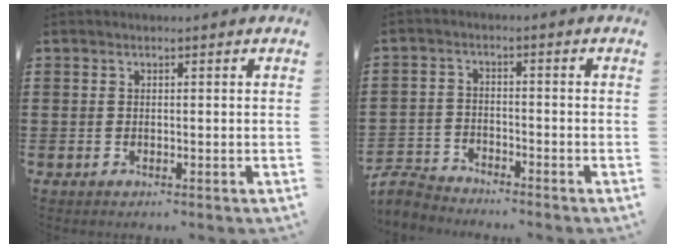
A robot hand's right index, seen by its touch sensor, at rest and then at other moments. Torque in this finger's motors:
{"motor_torque": [-1.13, 1.01, -1.05, -0.21]}